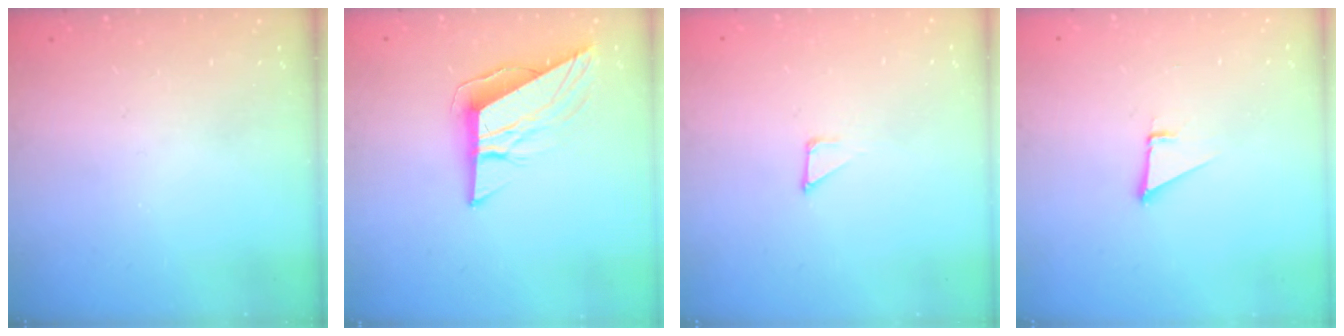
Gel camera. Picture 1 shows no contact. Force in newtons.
{"total": 9.4, "press": 9.4, "slide": 0.4}
{"total": 1.2, "press": 1.2, "slide": 0.0}
{"total": 1.9, "press": 1.9, "slide": 0.1}